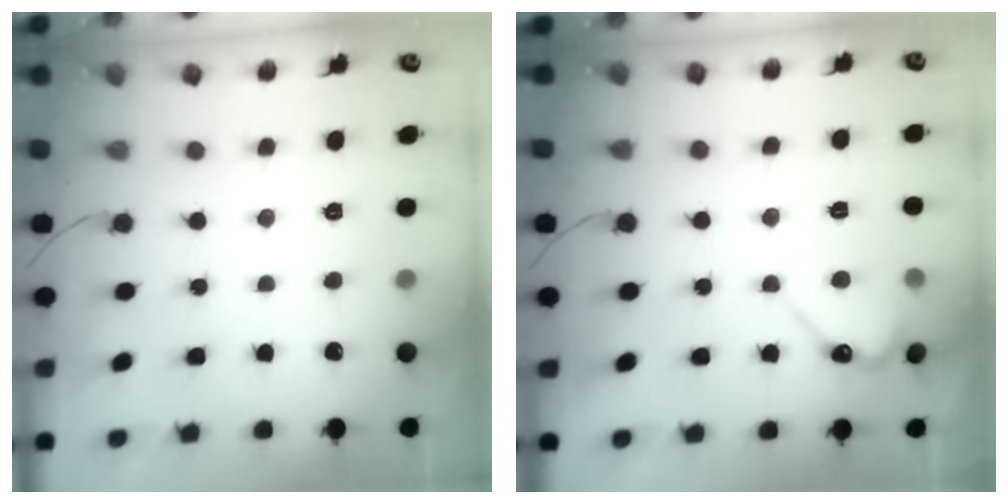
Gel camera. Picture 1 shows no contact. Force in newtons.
{"total": 6.0, "press": 6.0, "slide": 0.4}